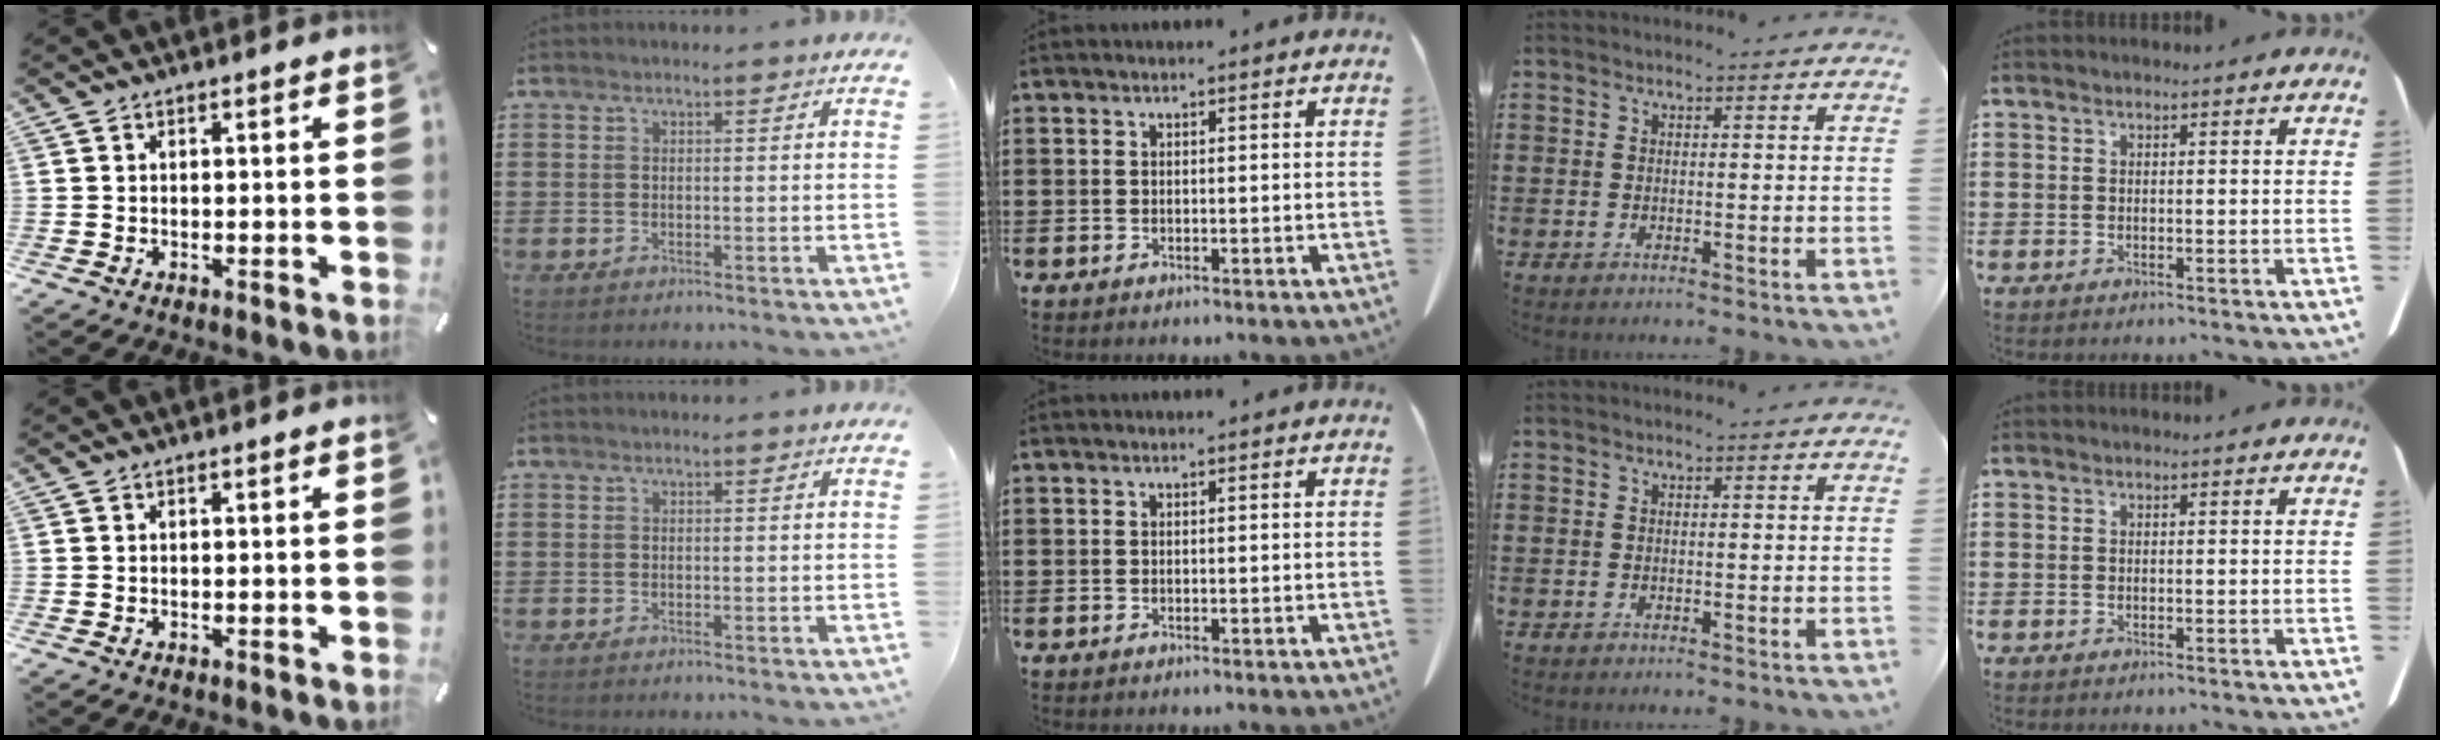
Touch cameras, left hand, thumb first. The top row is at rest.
{}